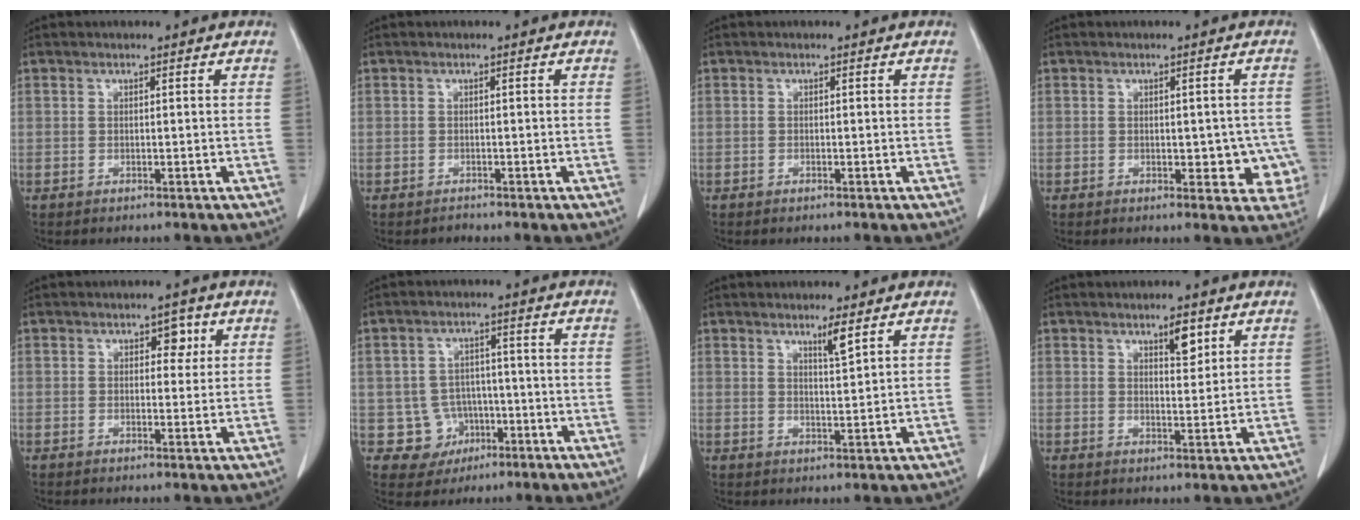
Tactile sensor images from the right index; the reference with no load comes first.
{"total": 0.5, "force": [-0.5, 0.2, -0.2], "torque": [-0.007, -0.003, -0.012]}
{"total": 0.0}
{"total": 5.3, "force": [-0.8, 3.1, 4.2], "torque": [-0.030, 0.007, -0.005]}
{"total": 2.7, "force": [1.1, 1.7, 1.8], "torque": [-0.019, 0.004, 0.013]}
{"total": 5.8, "force": [-1.8, 5.5, 0.4], "torque": [-0.002, 0.012, -0.020]}
{"total": 2.7, "force": [1.9, -0.2, 1.9], "torque": [-0.042, -0.009, 0.036]}
{"total": 3.4, "force": [2.1, 1.1, 2.4], "torque": [-0.041, -0.005, 0.035]}